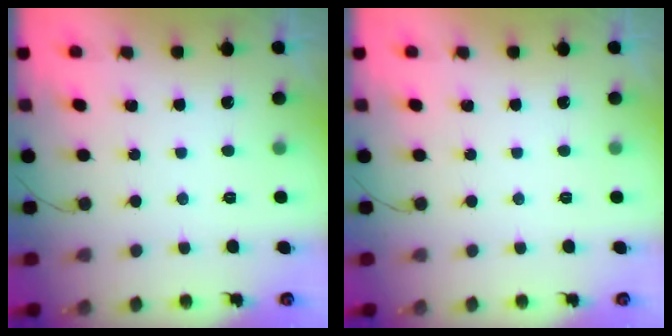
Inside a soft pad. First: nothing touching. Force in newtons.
{"total": 0.0}